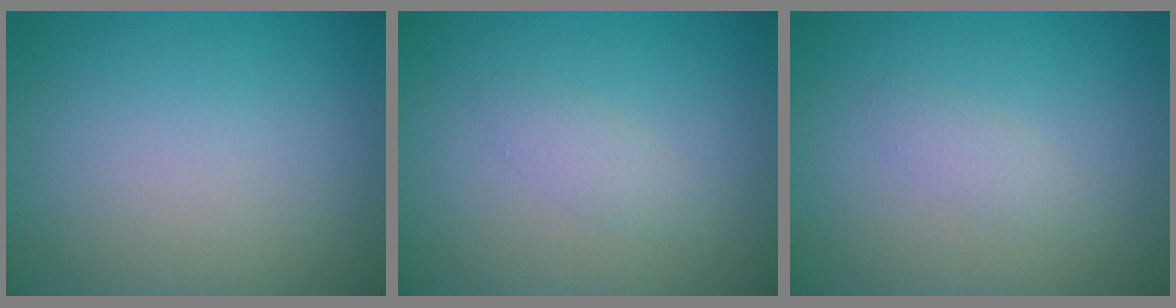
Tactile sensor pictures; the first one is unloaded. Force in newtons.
{"total": 1.3, "press": 1.3, "slide": 0.1}
{"total": 1.2, "press": 1.2, "slide": 0.0}